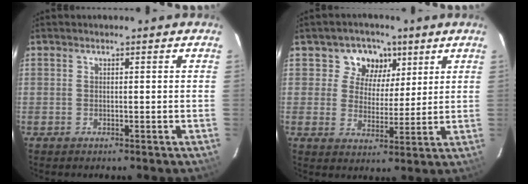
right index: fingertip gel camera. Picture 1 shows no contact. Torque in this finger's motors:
{"motor_torque": [0.16, 0.16, 0.04, 0.00]}